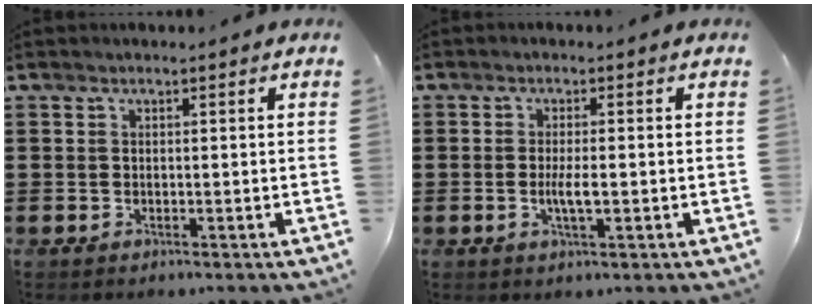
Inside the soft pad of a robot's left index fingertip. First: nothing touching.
{"total": 3.3, "force": [-0.6, 0.6, 3.2], "torque": [-0.062, -0.006, -0.012]}